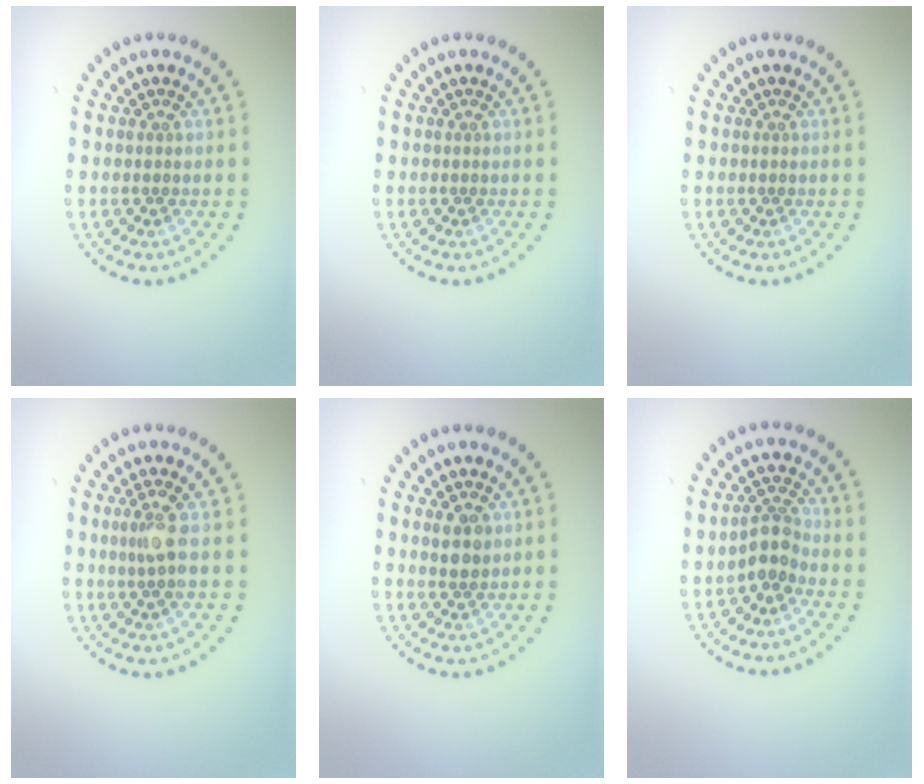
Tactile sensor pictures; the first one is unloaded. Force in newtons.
{"total": 0.0}
{"total": 0.0}
{"total": 2.1, "press": 1.8, "slide": 1.1}
{"total": 1.9, "press": 1.8, "slide": 0.7}
{"total": 2.5, "press": 2.0, "slide": 1.5}